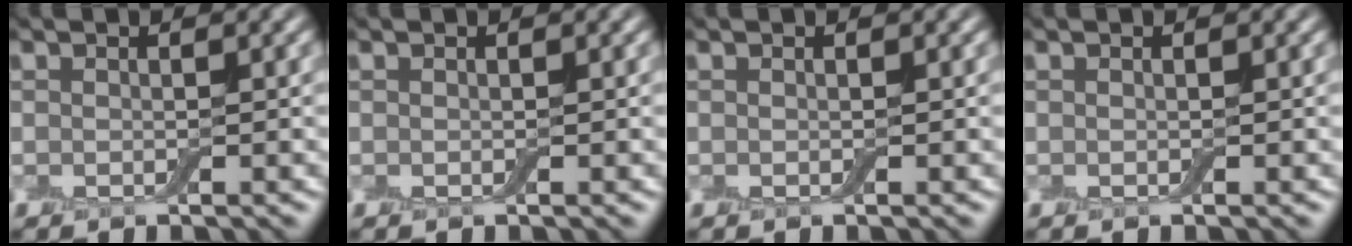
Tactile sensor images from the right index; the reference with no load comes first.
{"total": 0.0}
{"total": 0.0}
{"total": 0.0}